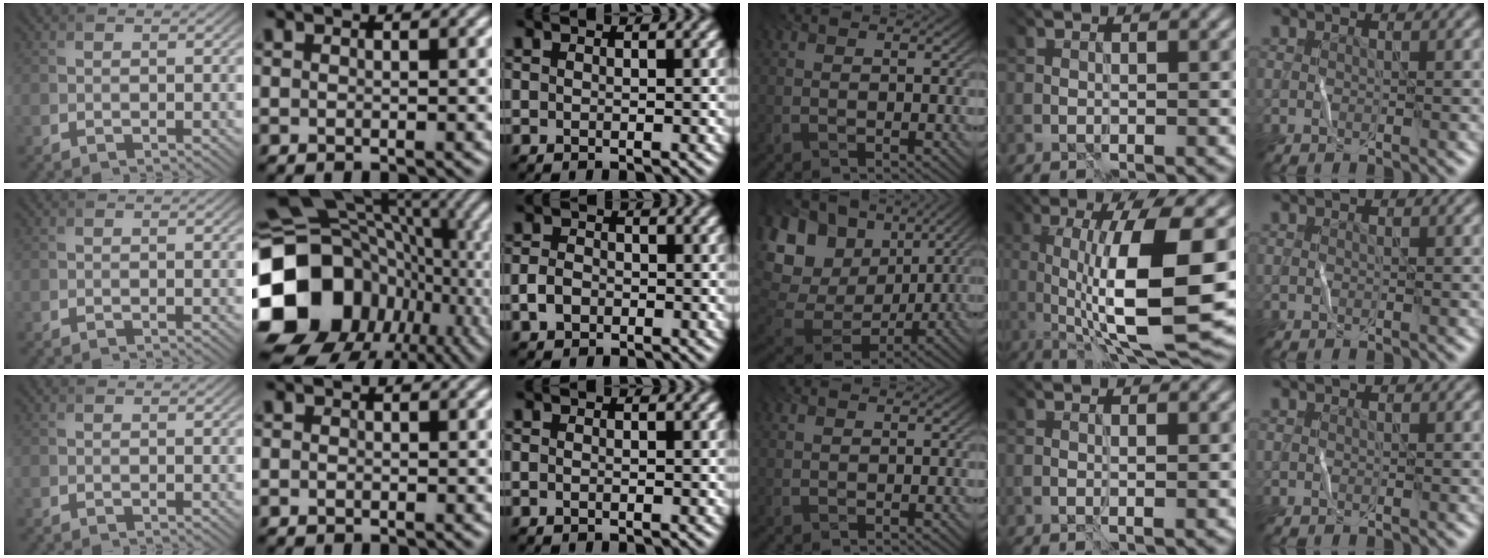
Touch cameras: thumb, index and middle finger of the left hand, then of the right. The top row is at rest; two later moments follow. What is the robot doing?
{"motion": "fold", "object": "bandana"}